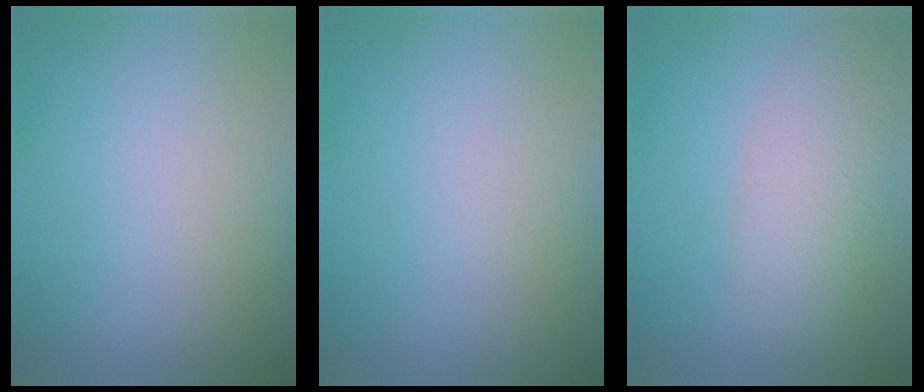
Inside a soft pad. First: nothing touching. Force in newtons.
{"total": 0.0}
{"total": 4.6, "press": 4.6, "slide": 0.2}